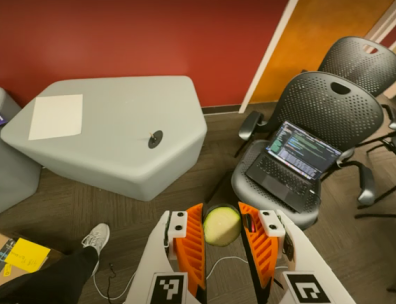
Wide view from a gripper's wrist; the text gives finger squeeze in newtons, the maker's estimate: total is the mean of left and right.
{"total": 10.9, "left": 12.0, "right": 9.8}